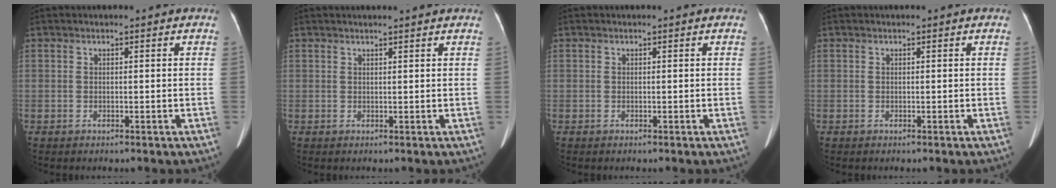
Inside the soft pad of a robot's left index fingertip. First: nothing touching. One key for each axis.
{"total": 3.8, "fx": 3.5, "fy": 0.2, "fz": 1.5, "tx": -0.017, "ty": 0.013, "tz": 0.039}
{"total": 0.0}
{"total": 0.0}